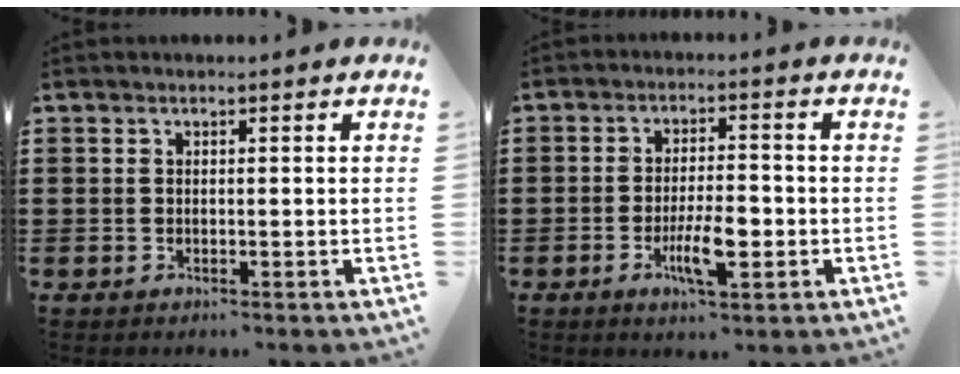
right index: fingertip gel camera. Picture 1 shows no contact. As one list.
[{"total": 6.7, "force": [-2.2, 2.0, 6.0], "torque": [-0.117, -0.005, -0.039]}]